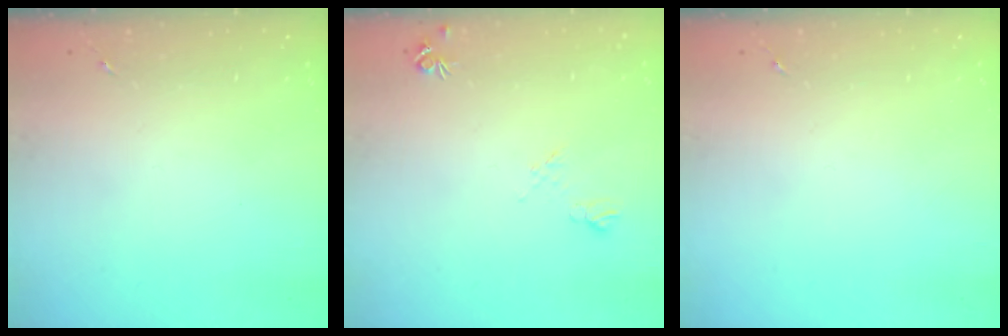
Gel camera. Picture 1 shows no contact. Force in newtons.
{"total": 5.3, "press": 5.2, "slide": 0.9}
{"total": 0.0}